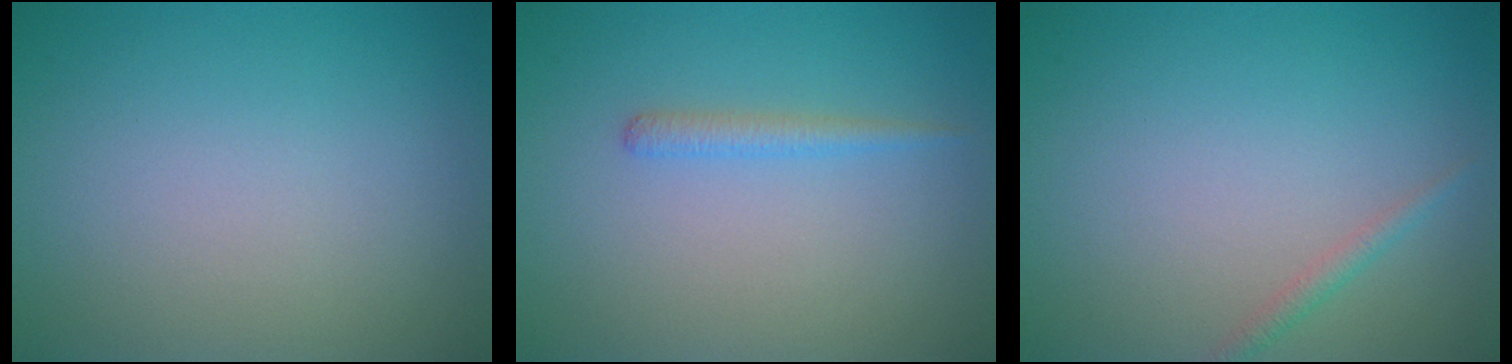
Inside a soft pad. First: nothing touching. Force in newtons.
{"total": 1.3, "press": 1.3, "slide": 0.0}
{"total": 1.0, "press": 1.0, "slide": 0.0}